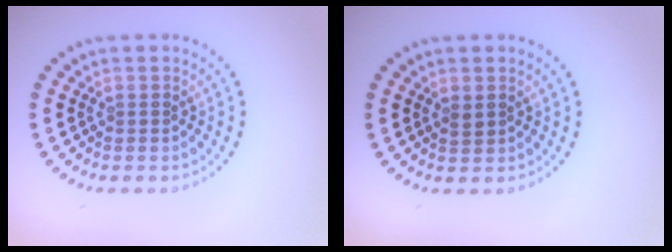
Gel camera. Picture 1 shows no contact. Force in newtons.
{"total": 0.8, "press": 0.8, "slide": 0.3}